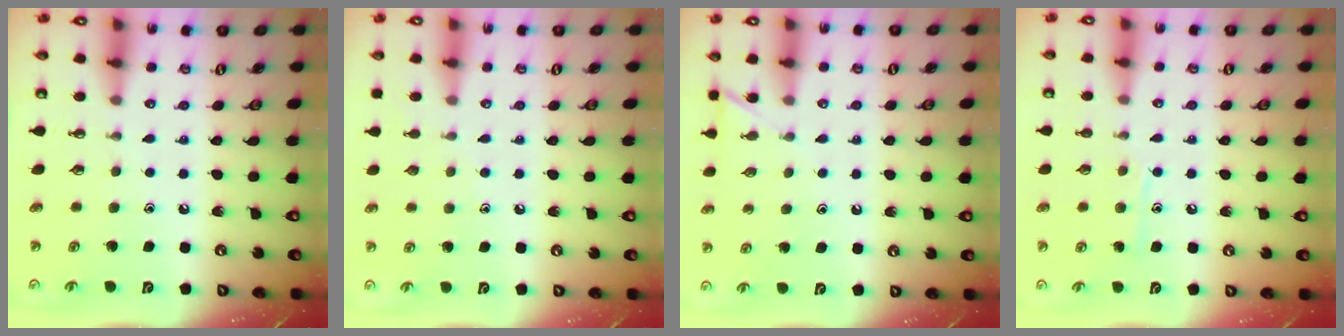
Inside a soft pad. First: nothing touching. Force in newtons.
{"total": 4.7, "press": 4.7, "slide": 0.7}
{"total": 3.5, "press": 3.5, "slide": 0.5}
{"total": 7.3, "press": 7.2, "slide": 0.8}